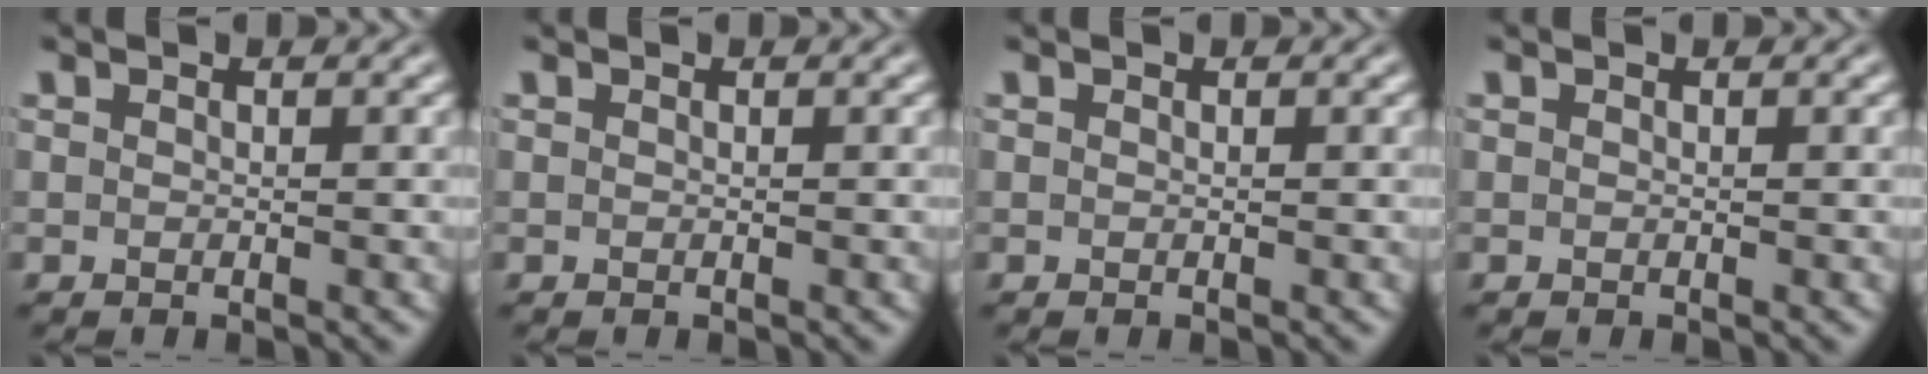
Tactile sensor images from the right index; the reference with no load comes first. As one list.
[{"total": 0.0}, {"total": 0.0}, {"total": 0.0}]